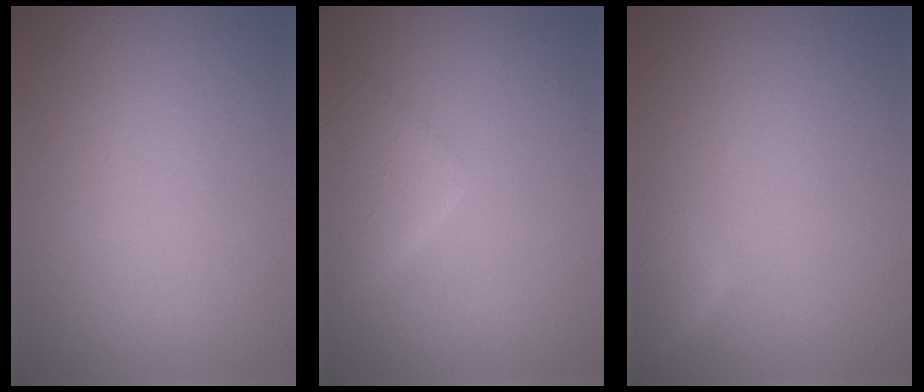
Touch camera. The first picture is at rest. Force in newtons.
{"total": 3.2, "press": 3.2, "slide": 0.1}
{"total": 3.0, "press": 3.0, "slide": 0.3}